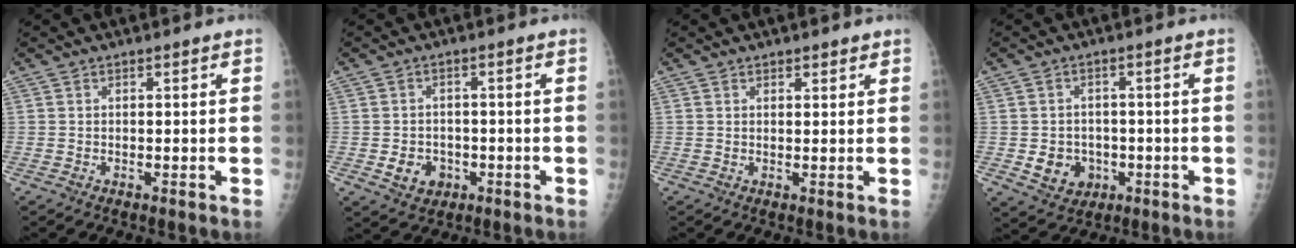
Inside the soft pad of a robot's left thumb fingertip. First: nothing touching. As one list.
[{"total": 5.1, "force": [-1.5, 4.3, 2.3], "torque": [-0.020, 0.008, -0.017]}, {"total": 1.6, "force": [1.1, 1.0, 0.6], "torque": [0.006, -0.006, 0.012]}, {"total": 6.5, "force": [-1.5, 5.6, 2.8], "torque": [-0.020, 0.008, -0.016]}]